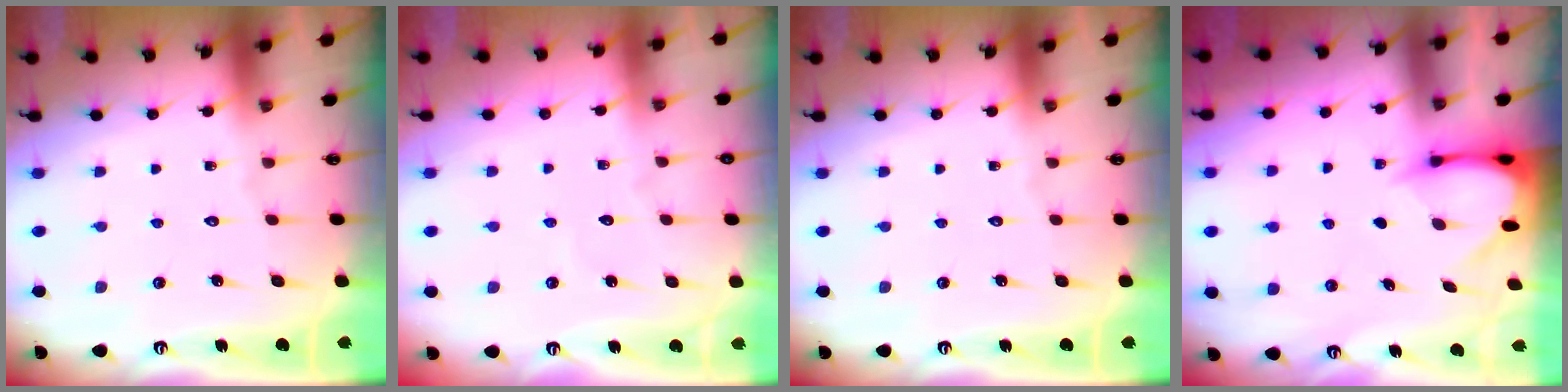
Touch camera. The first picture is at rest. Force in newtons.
{"total": 2.0, "press": 2.0, "slide": 0.1}
{"total": 0.0}
{"total": 3.3, "press": 3.3, "slide": 0.3}